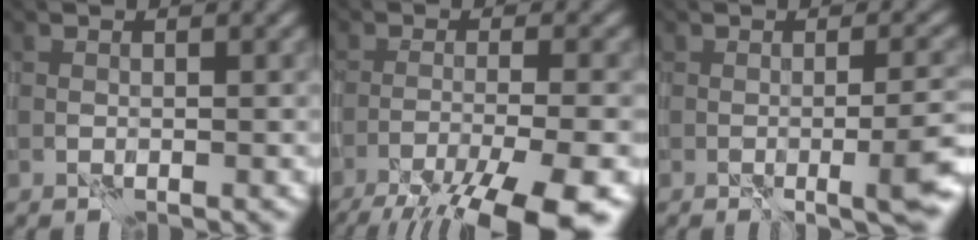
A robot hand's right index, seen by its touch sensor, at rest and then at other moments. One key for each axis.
{"total": 11.0, "fx": -7.8, "fy": 1.8, "fz": 7.5, "tx": -0.115, "ty": -0.019, "tz": -0.117}
{"total": 5.2, "fx": -1.4, "fy": 1.5, "fz": 4.8, "tx": -0.060, "ty": -0.004, "tz": -0.016}